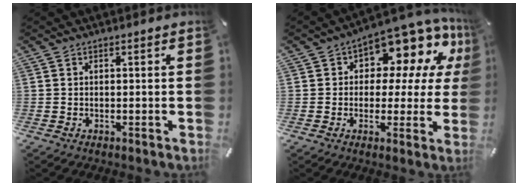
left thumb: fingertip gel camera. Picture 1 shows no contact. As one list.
[{"total": 10.8, "force": [7.2, 5.8, 5.7], "torque": [-0.079, -0.074, 0.126]}]